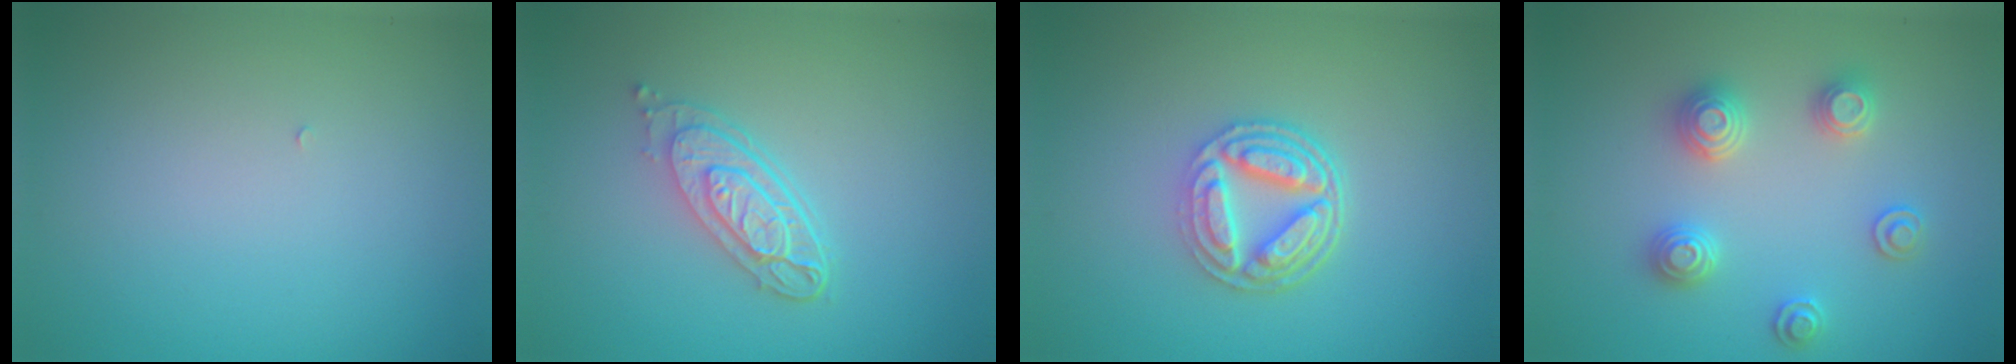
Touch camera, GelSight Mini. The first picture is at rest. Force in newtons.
{"total": 4.1, "press": 3.0, "slide": 2.7}
{"total": 5.0, "press": 3.8, "slide": 3.2}
{"total": 2.9, "press": 2.8, "slide": 0.3}